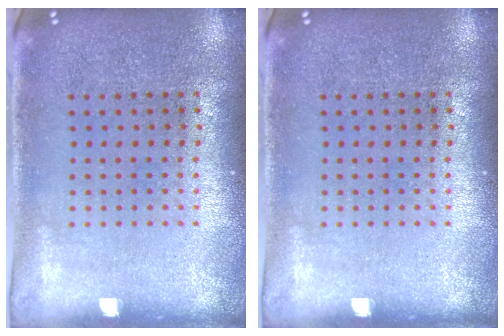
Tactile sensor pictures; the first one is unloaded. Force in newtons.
{"total": 0.0}